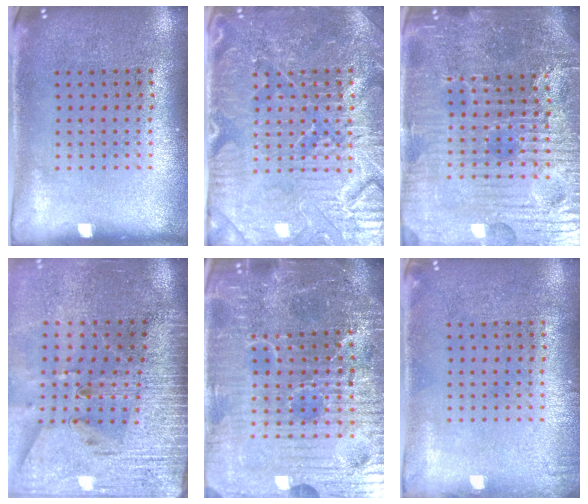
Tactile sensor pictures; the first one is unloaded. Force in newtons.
{"total": 4.9, "press": 4.7, "slide": 1.4}
{"total": 6.0, "press": 5.6, "slide": 2.2}
{"total": 3.6, "press": 3.0, "slide": 2.0}
{"total": 7.3, "press": 6.5, "slide": 3.3}
{"total": 0.7, "press": 0.7, "slide": 0.1}